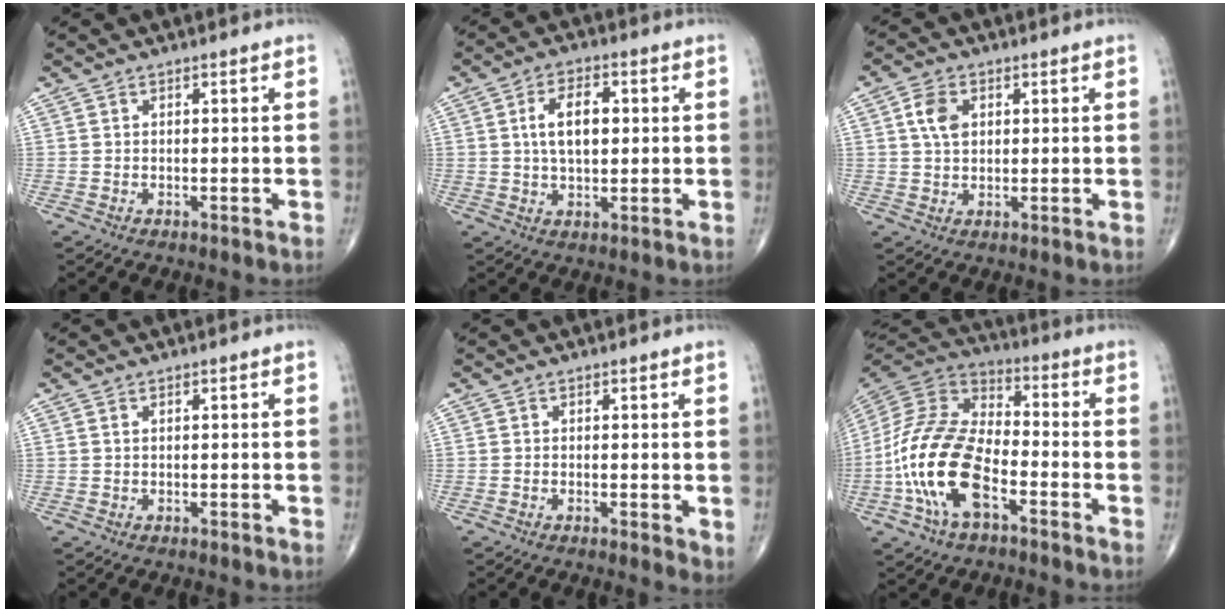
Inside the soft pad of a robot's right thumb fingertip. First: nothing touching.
{"total": 7.9, "force": [1.2, 4.3, 6.6], "torque": [-0.105, 0.006, 0.019]}
{"total": 5.2, "force": [1.4, 3.6, 3.5], "torque": [-0.060, -0.003, 0.023]}
{"total": 0.5, "force": [0.2, 0.3, 0.4], "torque": [-0.009, 0.005, 0.005]}
{"total": 2.3, "force": [0.0, 0.9, 2.1], "torque": [-0.031, -0.008, -0.004]}
{"total": 18.7, "force": [-6.4, 9.5, 14.8], "torque": [-0.301, 0.038, -0.125]}